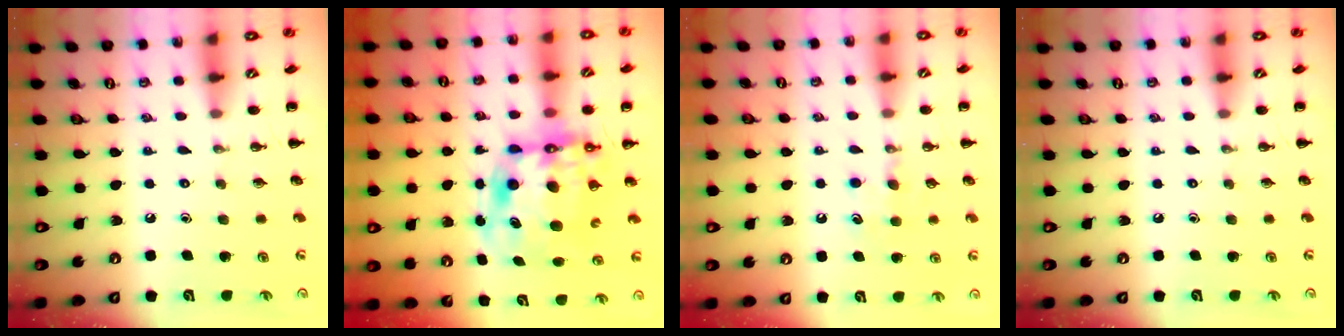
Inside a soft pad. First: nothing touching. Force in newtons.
{"total": 12.6, "press": 12.2, "slide": 3.4}
{"total": 6.5, "press": 6.3, "slide": 1.7}
{"total": 0.0}